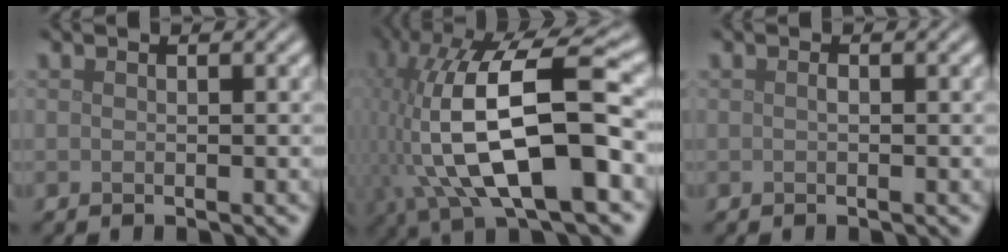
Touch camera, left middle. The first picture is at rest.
{"total": 16.0, "force": [-2.0, 6.3, 14.6], "torque": [-0.285, 0.001, -0.033]}
{"total": 0.5, "force": [-0.1, 0.2, 0.5], "torque": [-0.010, 0.000, 0.000]}